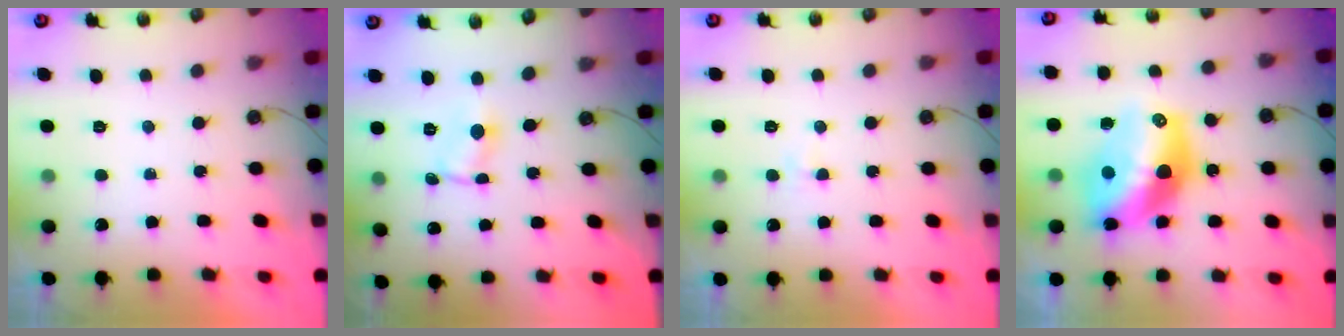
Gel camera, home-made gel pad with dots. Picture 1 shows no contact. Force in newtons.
{"total": 0.9, "press": 0.9, "slide": 0.1}
{"total": 3.8, "press": 1.6, "slide": 3.4}
{"total": 16.7, "press": 16.6, "slide": 1.8}